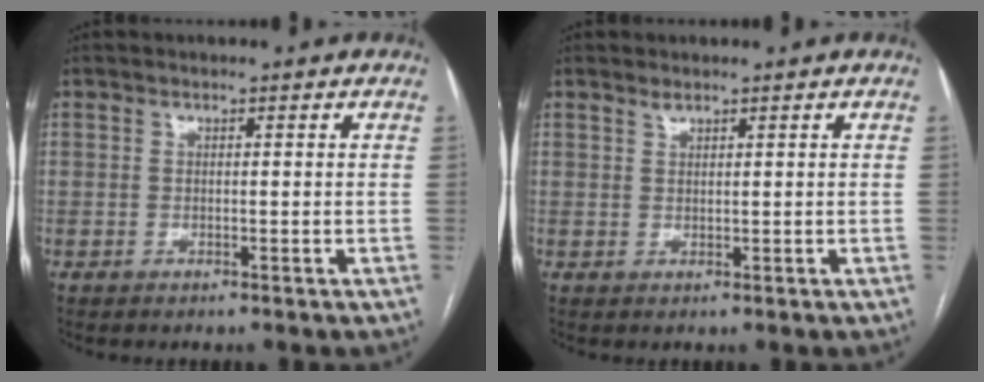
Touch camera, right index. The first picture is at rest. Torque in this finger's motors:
{"motor_torque": [-0.02, -0.01, -0.04, 0.00]}